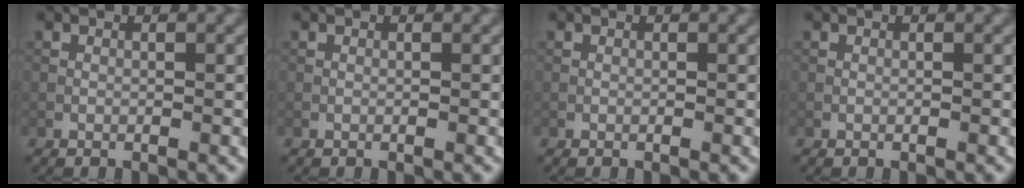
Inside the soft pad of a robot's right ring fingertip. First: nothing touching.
{"total": 0.0}
{"total": 0.0}
{"total": 0.0}